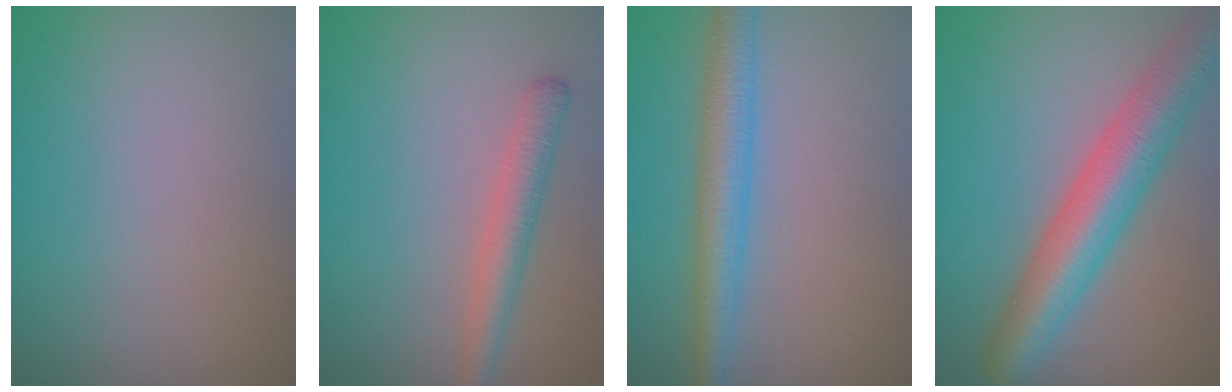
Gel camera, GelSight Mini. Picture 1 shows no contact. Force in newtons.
{"total": 3.1, "press": 3.1, "slide": 0.1}
{"total": 4.7, "press": 4.7, "slide": 0.0}
{"total": 8.3, "press": 8.3, "slide": 0.4}